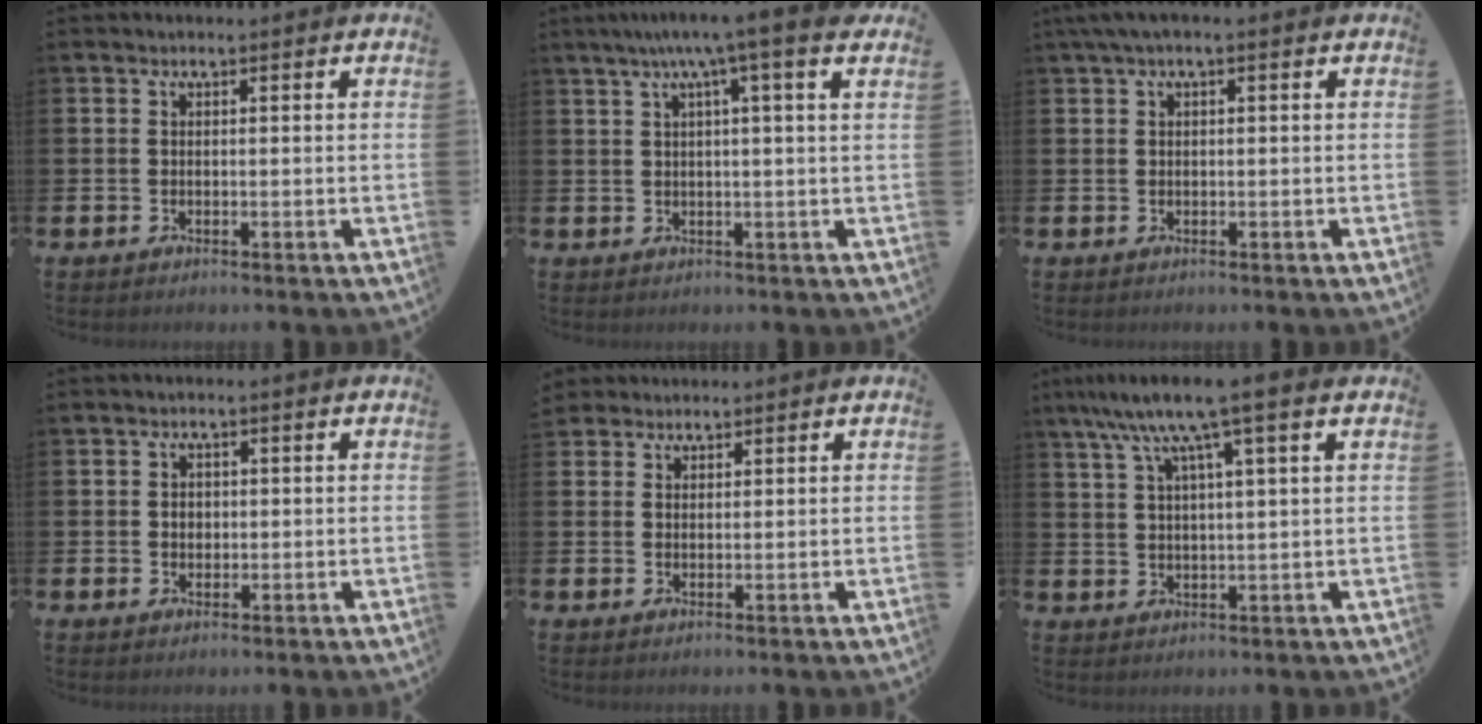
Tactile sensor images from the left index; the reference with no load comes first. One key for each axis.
{"total": 5.2, "fx": 3.4, "fy": -0.4, "fz": 3.9, "tx": -0.070, "ty": -0.014, "tz": 0.052}
{"total": 1.4, "fx": 0.4, "fy": 0.3, "fz": 1.3, "tx": -0.032, "ty": 0.007, "tz": 0.008}
{"total": 1.6, "fx": 0.3, "fy": 1.3, "fz": 0.8, "tx": 0.004, "ty": 0.001, "tz": 0.000}
{"total": 2.5, "fx": 2.2, "fy": 1.2, "fz": -0.1, "tx": 0.009, "ty": -0.005, "tz": 0.039}
{"total": 8.0, "fx": 5.6, "fy": 0.5, "fz": 5.8, "tx": -0.120, "ty": -0.014, "tz": 0.093}